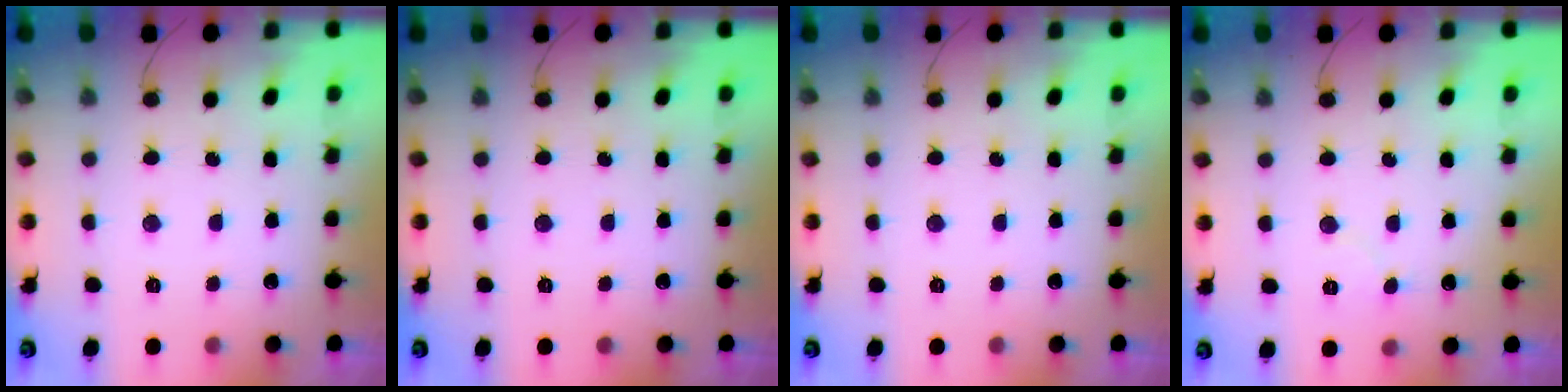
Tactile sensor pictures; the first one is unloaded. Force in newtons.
{"total": 0.0}
{"total": 0.0}
{"total": 4.3, "press": 4.3, "slide": 0.5}